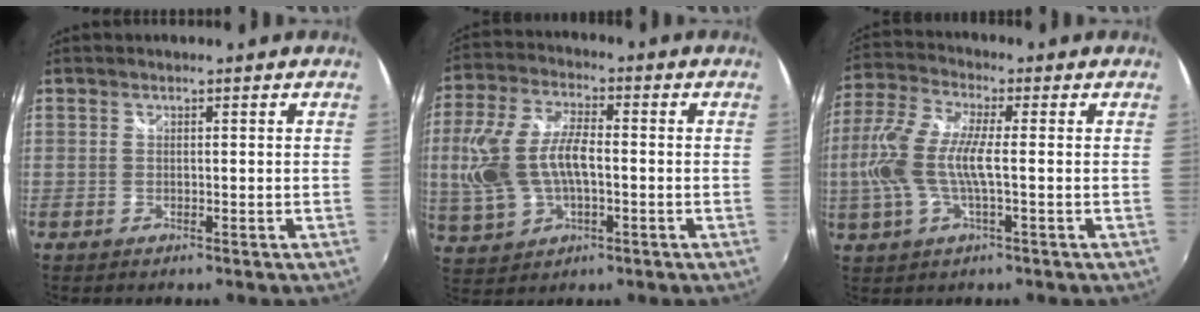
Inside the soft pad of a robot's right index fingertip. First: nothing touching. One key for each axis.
{"total": 13.9, "fx": -0.9, "fy": 7.5, "fz": 11.6, "tx": -0.257, "ty": 0.009, "tz": -0.011}
{"total": 11.7, "fx": -0.9, "fy": 3.0, "fz": 11.3, "tx": -0.242, "ty": 0.003, "tz": -0.020}